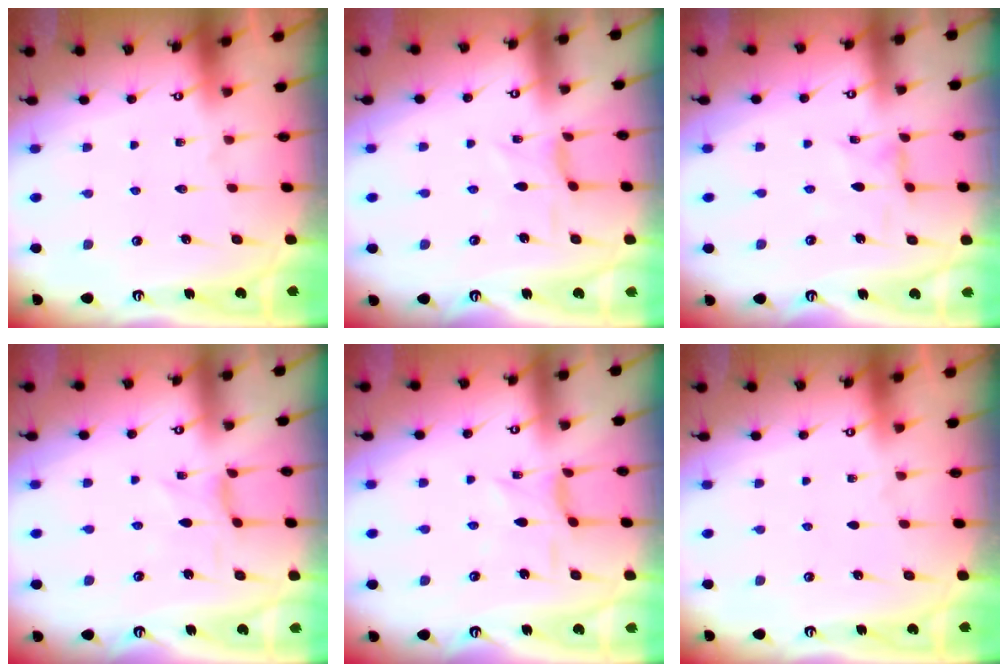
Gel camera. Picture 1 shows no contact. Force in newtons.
{"total": 1.6, "press": 1.5, "slide": 0.5}
{"total": 1.7, "press": 1.7, "slide": 0.0}
{"total": 0.0}
{"total": 1.5, "press": 1.4, "slide": 0.1}
{"total": 0.0}